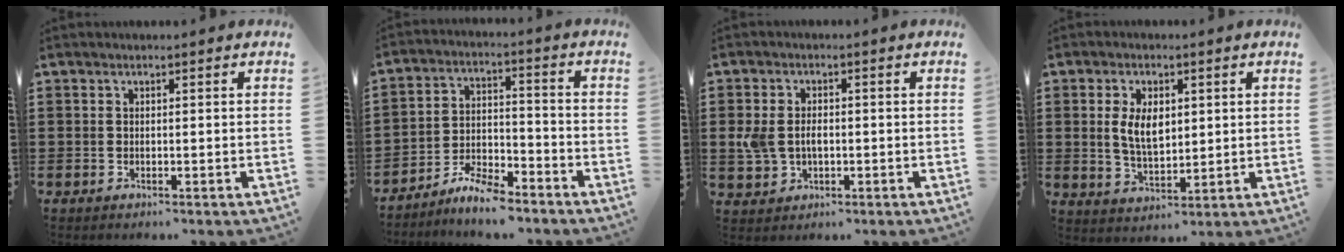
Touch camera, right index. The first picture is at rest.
{"total": 5.9, "force": [-5.5, 1.0, 1.8], "torque": [-0.038, 0.008, -0.107]}
{"total": 4.0, "force": [-0.2, 2.9, 2.7], "torque": [-0.077, 0.002, -0.012]}
{"total": 5.9, "force": [1.0, 3.4, 4.8], "torque": [-0.093, 0.008, 0.015]}